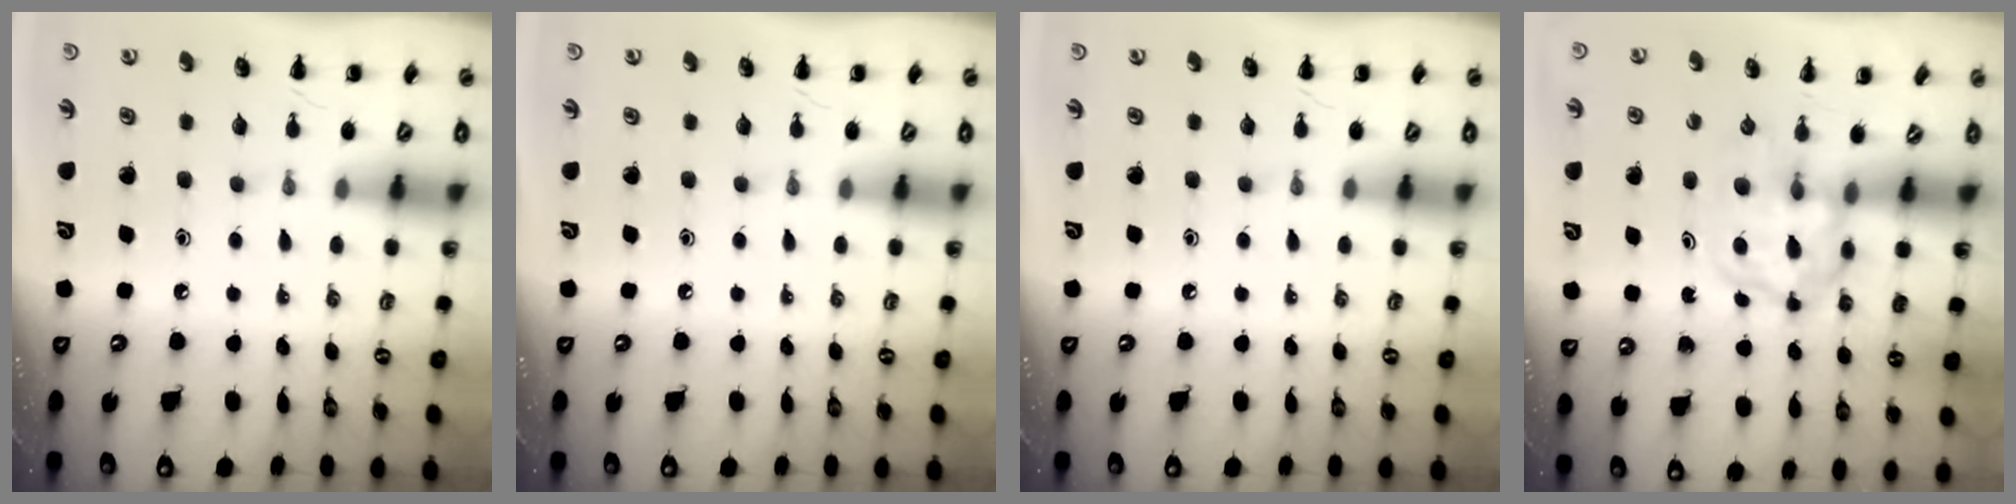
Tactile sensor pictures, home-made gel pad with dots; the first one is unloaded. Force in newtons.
{"total": 0.0}
{"total": 0.0}
{"total": 3.8, "press": 3.8, "slide": 0.5}